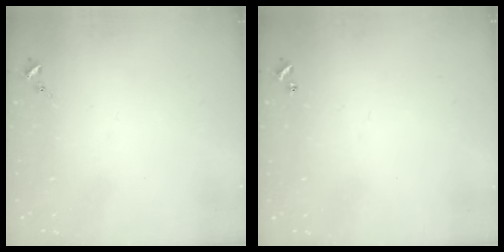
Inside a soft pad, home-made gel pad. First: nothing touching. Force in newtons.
{"total": 1.0, "press": 1.0, "slide": 0.2}